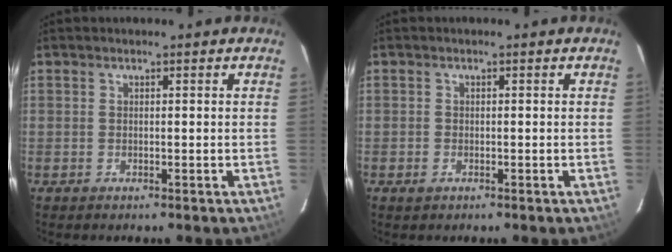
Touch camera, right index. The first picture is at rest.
{"total": 1.2, "force": [-0.7, 0.8, 0.5], "torque": [-0.008, -0.001, -0.013]}